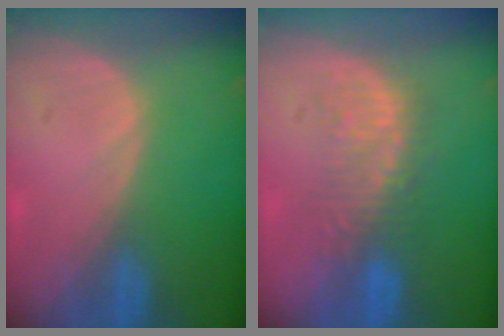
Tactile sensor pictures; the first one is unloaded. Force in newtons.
{"total": 6.0, "press": 5.8, "slide": 1.4}